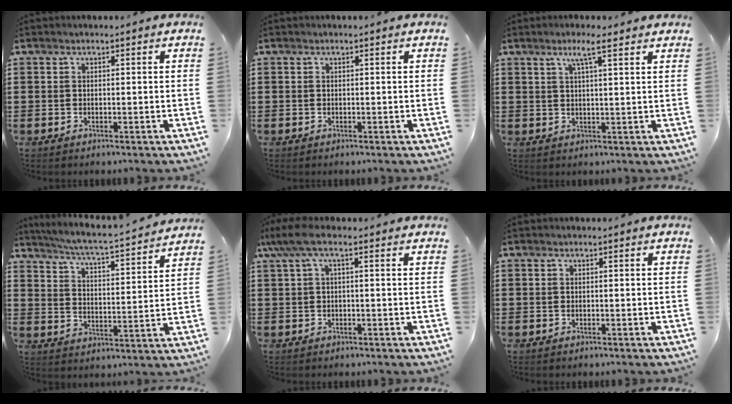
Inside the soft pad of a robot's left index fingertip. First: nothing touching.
{"total": 0.0}
{"total": 4.3, "force": [2.7, 0.3, 3.4], "torque": [-0.074, 0.002, 0.045]}
{"total": 4.6, "force": [4.3, -0.6, 1.6], "torque": [-0.053, -0.039, 0.065]}
{"total": 4.5, "force": [1.1, 0.9, 4.3], "torque": [-0.096, -0.005, 0.017]}
{"total": 0.0}